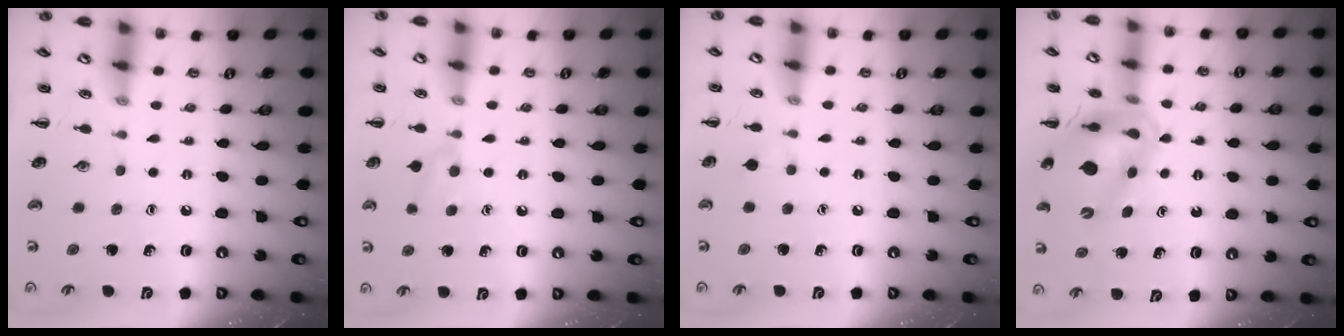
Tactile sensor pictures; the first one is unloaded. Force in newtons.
{"total": 6.0, "press": 5.7, "slide": 2.0}
{"total": 2.6, "press": 2.3, "slide": 1.1}
{"total": 13.4, "press": 12.8, "slide": 4.0}